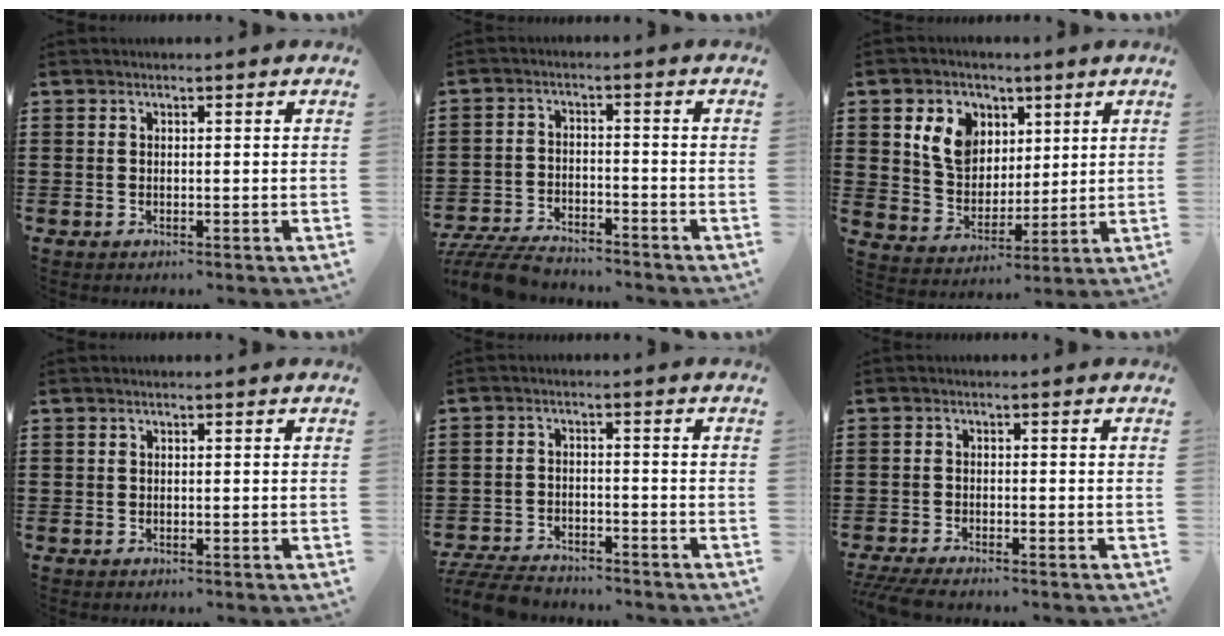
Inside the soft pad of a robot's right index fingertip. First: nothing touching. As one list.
[{"total": 6.0, "force": [-5.7, 1.0, 1.7], "torque": [-0.049, -0.001, -0.116]}, {"total": 8.1, "force": [3.3, 6.6, 3.3], "torque": [-0.080, 0.016, 0.060]}, {"total": 0.0}, {"total": 5.3, "force": [-5.1, 1.0, 1.2], "torque": [-0.035, 0.000, -0.104]}, {"total": 4.1, "force": [-3.9, 0.2, 1.0], "torque": [-0.031, -0.009, -0.082]}]